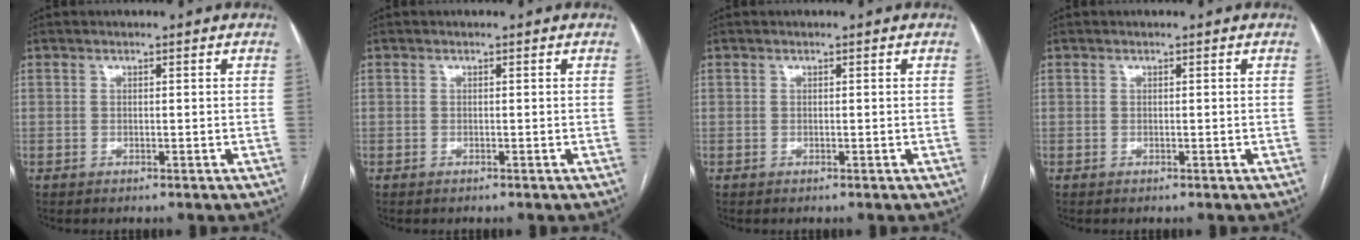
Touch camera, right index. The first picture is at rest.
{"total": 0.0}
{"total": 0.0}
{"total": 0.0}